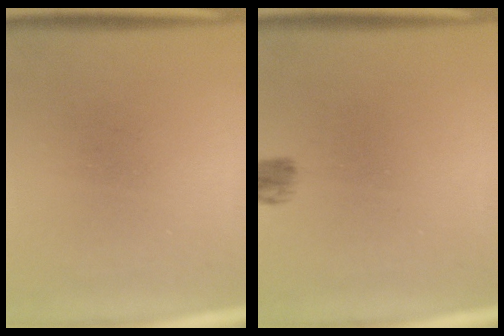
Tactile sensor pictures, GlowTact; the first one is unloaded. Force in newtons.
{"total": 2.1}